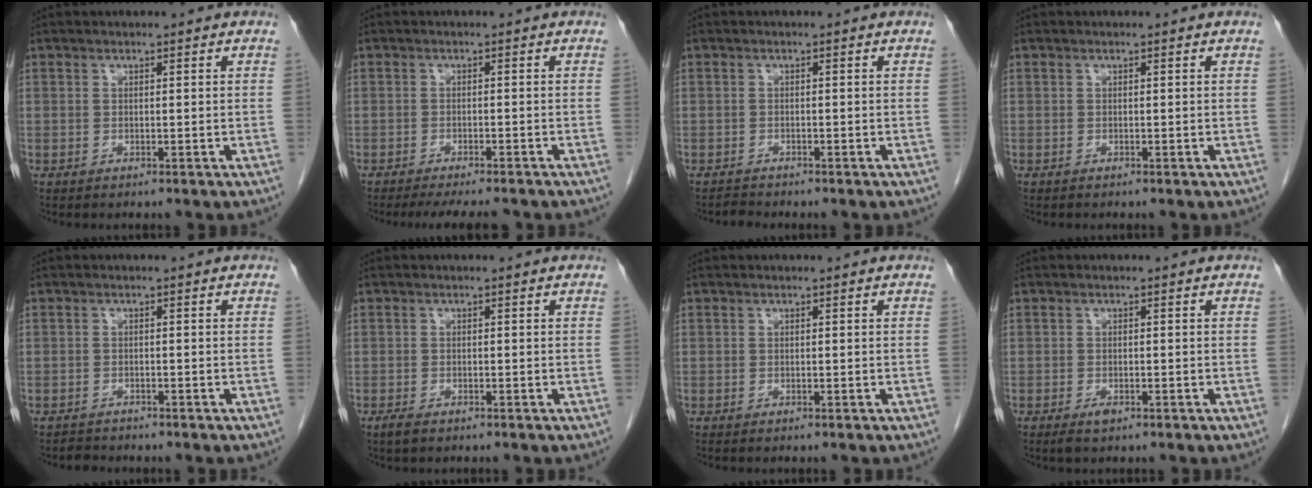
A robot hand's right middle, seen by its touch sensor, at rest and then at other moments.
{"total": 7.8, "force": [-6.8, 1.0, 3.6], "torque": [-0.048, -0.014, -0.094]}
{"total": 1.0, "force": [-0.9, 0.0, -0.2], "torque": [0.001, -0.006, -0.017]}
{"total": 0.0}
{"total": 1.3, "force": [-1.2, 0.3, -0.3], "torque": [0.000, -0.004, -0.021]}
{"total": 1.5, "force": [-1.0, 0.6, 0.9], "torque": [-0.025, -0.002, -0.016]}
{"total": 0.0}
{"total": 1.4, "force": [-0.9, 0.5, 1.0], "torque": [-0.019, -0.001, -0.012]}